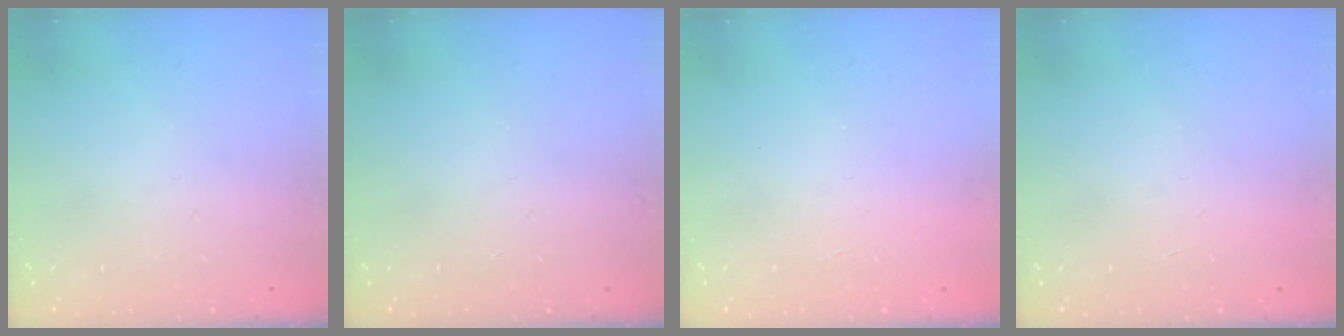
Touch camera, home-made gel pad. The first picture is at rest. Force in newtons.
{"total": 0.0}
{"total": 1.6, "press": 1.6, "slide": 0.1}
{"total": 1.7, "press": 1.7, "slide": 0.1}